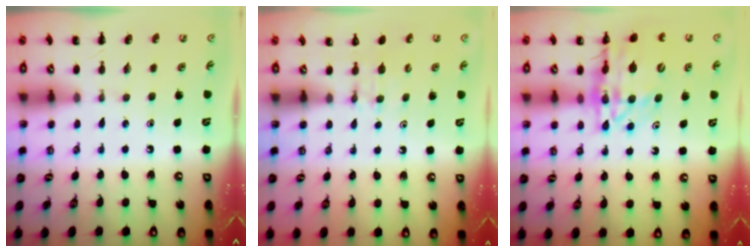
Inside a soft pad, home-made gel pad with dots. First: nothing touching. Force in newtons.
{"total": 4.0, "press": 3.8, "slide": 1.4}
{"total": 18.3, "press": 17.9, "slide": 3.8}